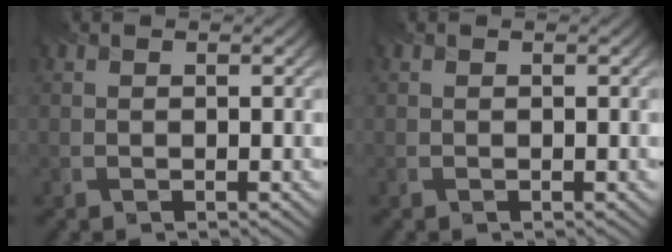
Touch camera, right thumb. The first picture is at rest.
{"total": 0.0}